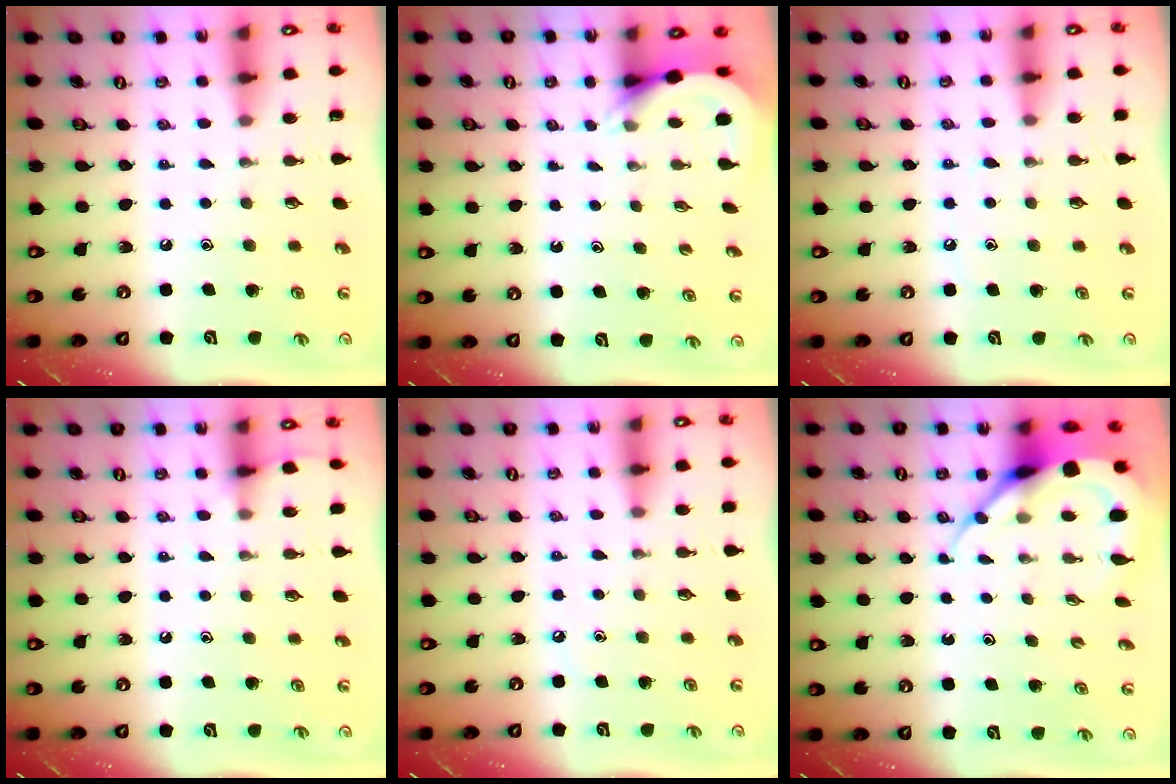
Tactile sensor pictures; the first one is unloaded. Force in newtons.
{"total": 3.3, "press": 3.3, "slide": 0.2}
{"total": 5.9, "press": 5.9, "slide": 0.9}
{"total": 4.0, "press": 3.9, "slide": 0.6}
{"total": 2.6, "press": 2.6, "slide": 0.4}
{"total": 8.6, "press": 8.5, "slide": 1.0}